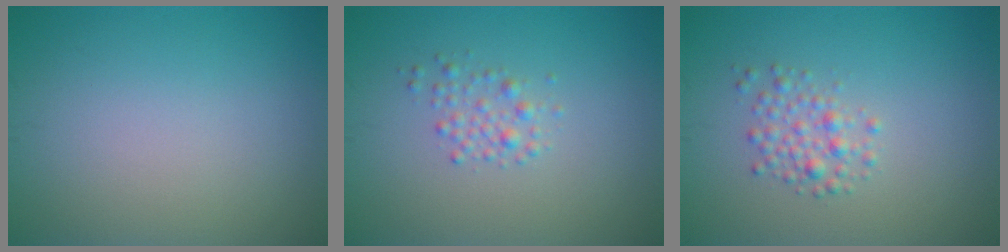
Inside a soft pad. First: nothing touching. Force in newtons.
{"total": 1.6, "press": 1.6, "slide": 0.1}
{"total": 2.1, "press": 2.1, "slide": 0.1}